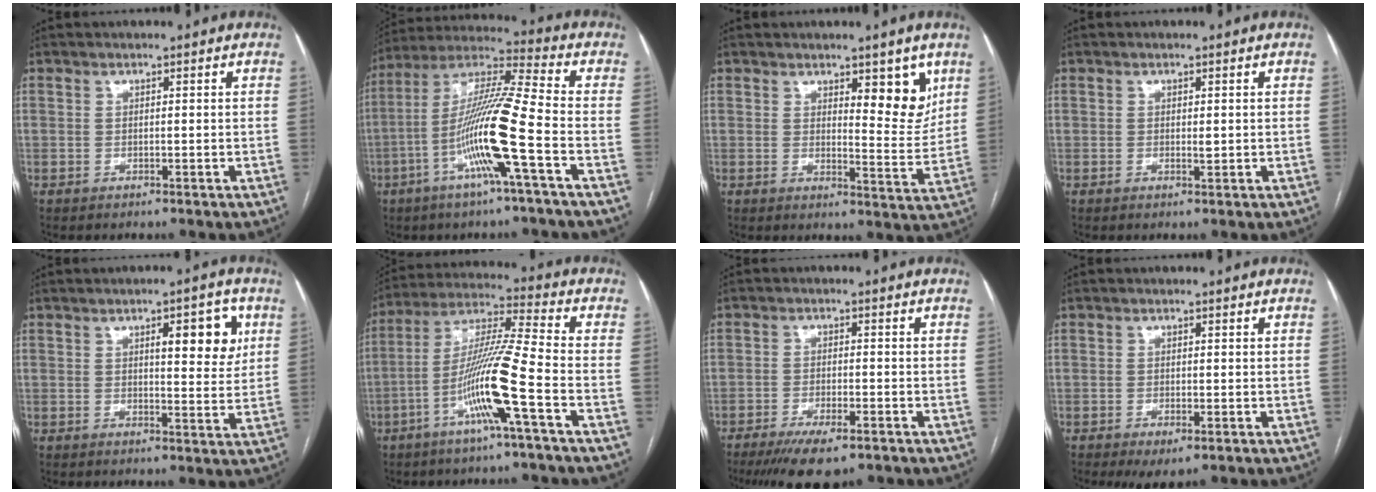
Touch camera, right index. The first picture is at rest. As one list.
[{"total": 15.4, "force": [-5.1, -0.9, 14.5], "torque": [-0.286, 0.000, -0.104]}, {"total": 6.5, "force": [3.6, 2.0, 5.0], "torque": [-0.059, -0.015, 0.050]}, {"total": 0.9, "force": [0.1, 0.3, 0.9], "torque": [-0.014, -0.003, 0.002]}, {"total": 7.3, "force": [2.8, 2.2, 6.3], "torque": [-0.078, 0.002, 0.035]}, {"total": 13.5, "force": [-5.1, -1.1, 12.5], "torque": [-0.243, 0.002, -0.102]}, {"total": 8.2, "force": [-5.8, 2.0, 5.5], "torque": [-0.088, -0.014, -0.091]}, {"total": 3.6, "force": [-1.9, 1.0, 2.9], "torque": [-0.044, -0.005, -0.023]}]